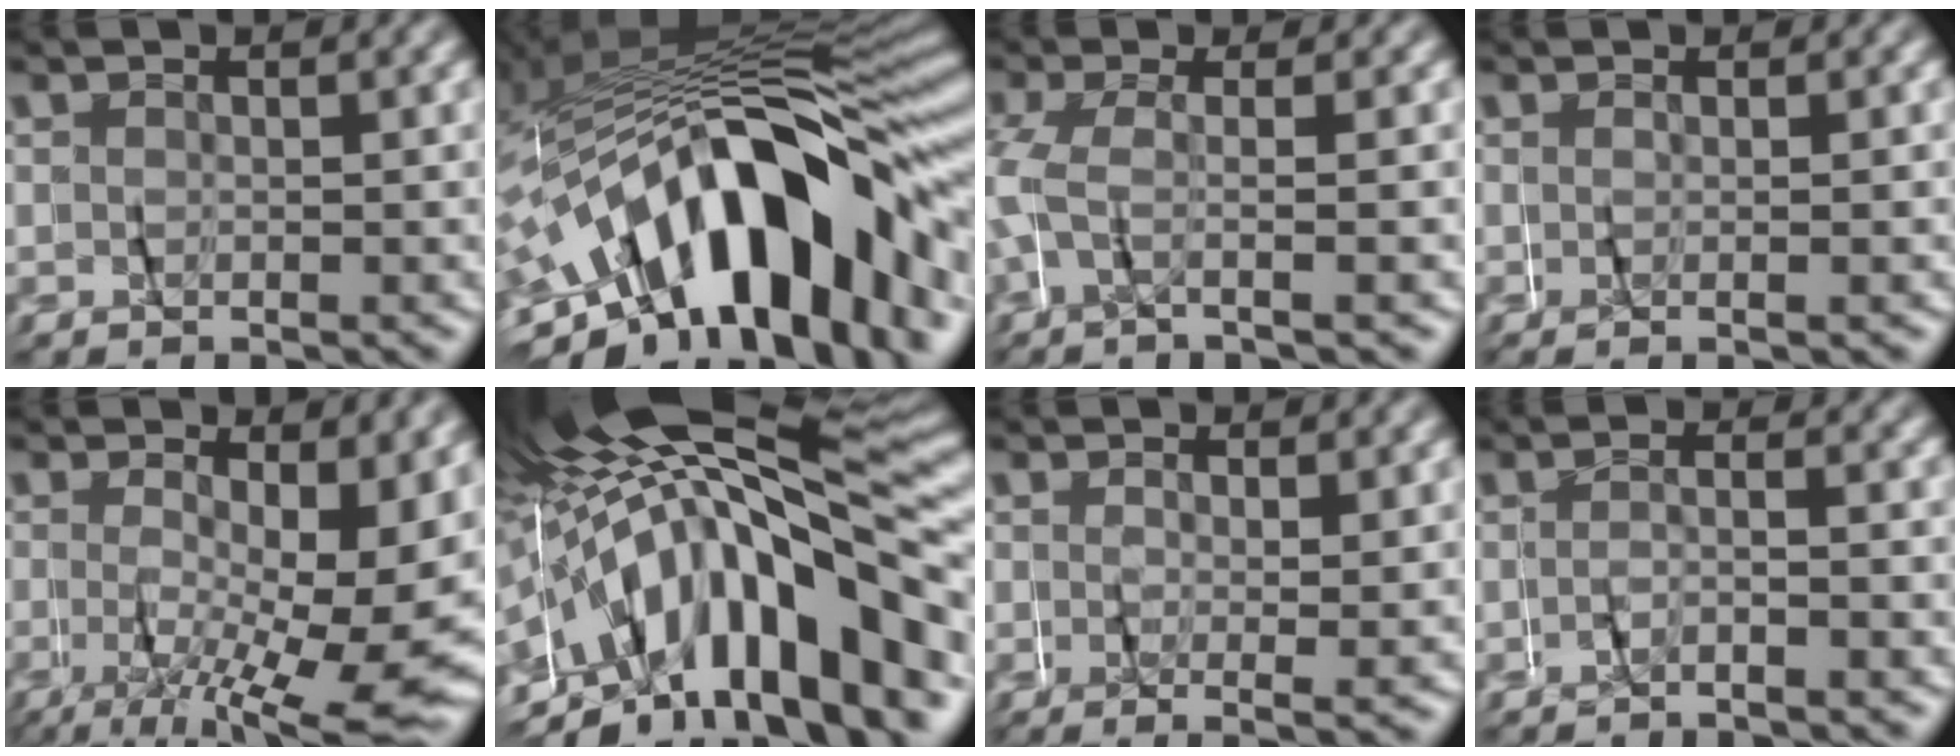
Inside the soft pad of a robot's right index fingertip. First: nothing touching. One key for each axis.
{"total": 14.6, "fx": -6.1, "fy": 5.7, "fz": 12.0, "tx": -0.201, "ty": 0.005, "tz": -0.085}
{"total": 2.1, "fx": -1.3, "fy": -1.0, "fz": 1.3, "tx": -0.040, "ty": 0.000, "tz": -0.024}
{"total": 2.5, "fx": -1.2, "fy": -2.1, "fz": -0.5, "tx": 0.008, "ty": -0.005, "tz": -0.016}
{"total": 7.3, "fx": -3.1, "fy": 0.9, "fz": 6.5, "tx": -0.081, "ty": -0.039, "tz": -0.029}
{"total": 13.4, "fx": -4.7, "fy": 5.5, "fz": 11.3, "tx": -0.187, "ty": 0.005, "tz": -0.071}
{"total": 2.5, "fx": -1.1, "fy": -2.3, "fz": 0.0, "tx": -0.002, "ty": -0.015, "tz": -0.010}
{"total": 2.6, "fx": -2.4, "fy": -0.9, "fz": 0.2, "tx": 0.000, "ty": 0.013, "tz": -0.053}